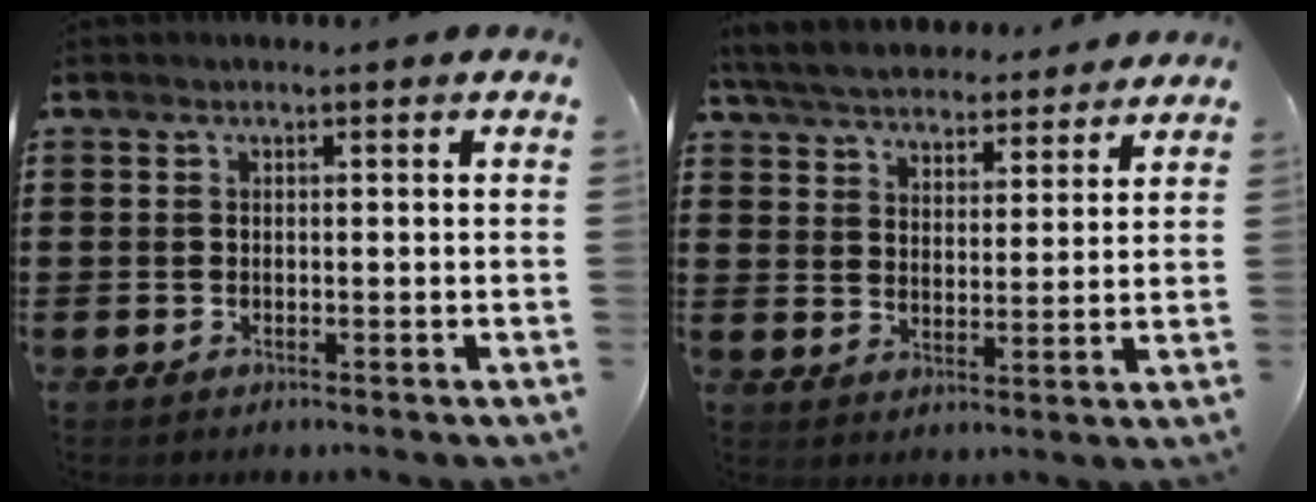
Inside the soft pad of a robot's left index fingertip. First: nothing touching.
{"total": 5.6, "force": [5.4, 1.0, 1.0], "torque": [-0.046, -0.025, 0.095]}